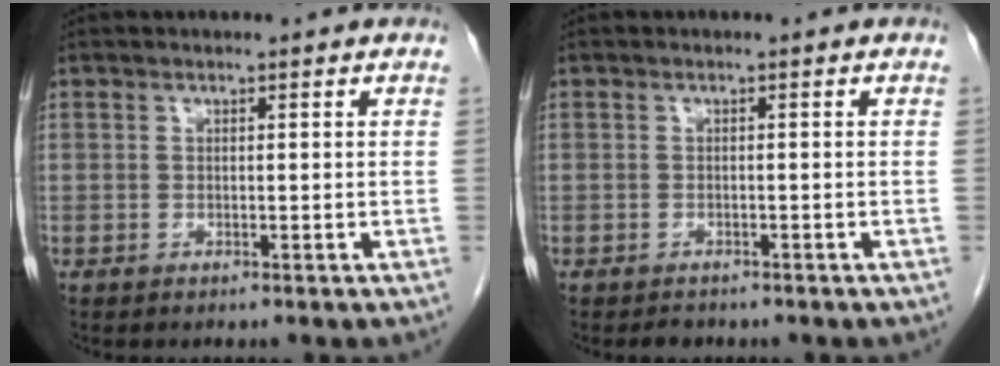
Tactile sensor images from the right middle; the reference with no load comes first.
{"total": 1.4, "force": [-1.2, 0.6, 0.2], "torque": [-0.008, -0.001, -0.015]}